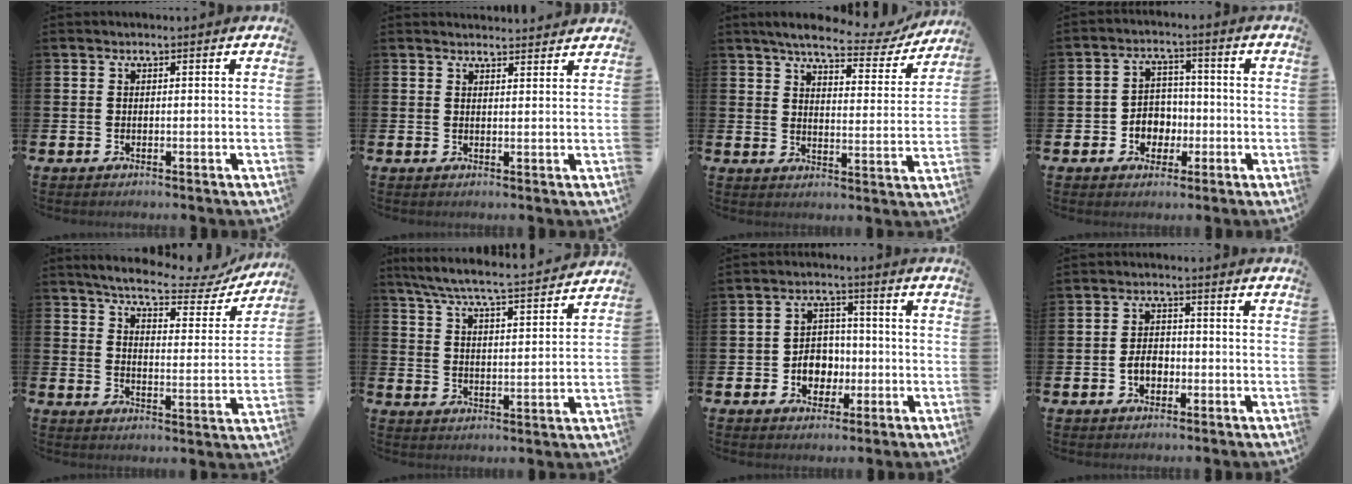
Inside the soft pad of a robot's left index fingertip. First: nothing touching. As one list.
[{"total": 2.2, "force": [2.2, 0.1, -0.1], "torque": [0.008, -0.016, 0.037]}, {"total": 6.0, "force": [5.3, 1.3, 2.6], "torque": [-0.060, -0.033, 0.084]}, {"total": 4.1, "force": [-0.9, 3.8, 1.2], "torque": [-0.028, 0.002, -0.026]}, {"total": 6.5, "force": [5.7, 1.4, 2.8], "torque": [-0.074, -0.033, 0.091]}, {"total": 7.1, "force": [6.6, 0.1, 2.5], "torque": [-0.075, -0.047, 0.114]}, {"total": 4.7, "force": [-1.2, 4.1, 2.0], "torque": [-0.031, 0.003, -0.031]}, {"total": 3.2, "force": [-1.1, 2.3, 2.0], "torque": [-0.029, -0.001, -0.024]}]